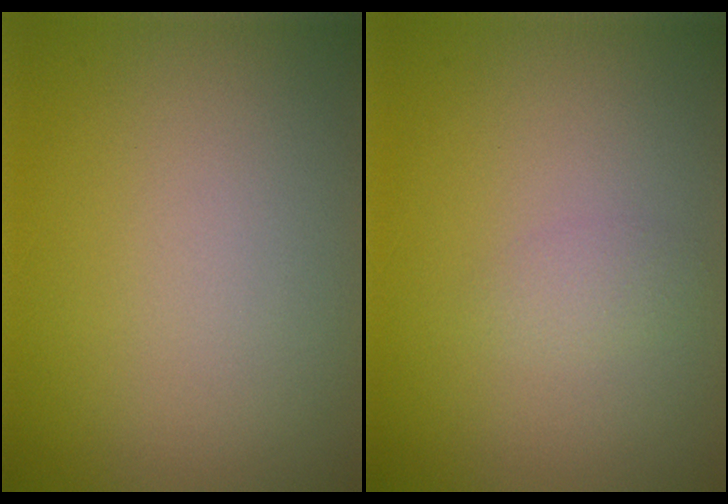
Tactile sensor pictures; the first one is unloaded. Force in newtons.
{"total": 1.1, "press": 1.1, "slide": 0.0}